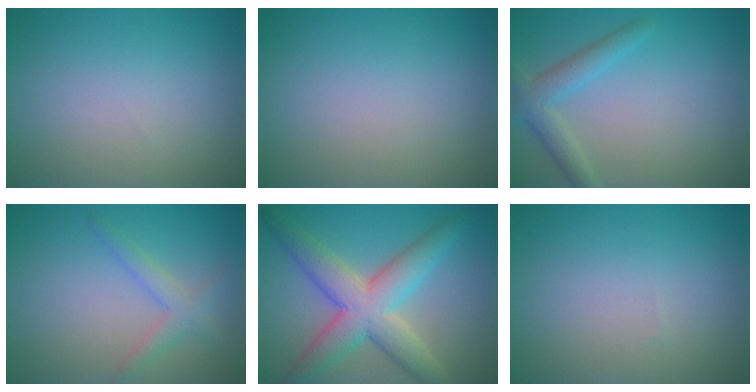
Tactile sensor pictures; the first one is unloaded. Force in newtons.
{"total": 0.0}
{"total": 2.8, "press": 2.8, "slide": 0.1}
{"total": 2.1, "press": 2.1, "slide": 0.1}
{"total": 7.5, "press": 7.5, "slide": 0.3}
{"total": 0.0}